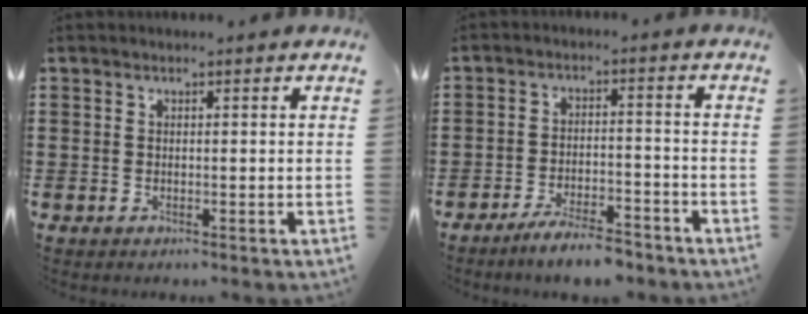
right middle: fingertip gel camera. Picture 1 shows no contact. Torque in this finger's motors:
{"motor_torque": [1.39, -0.74, 0.13, 0.10]}